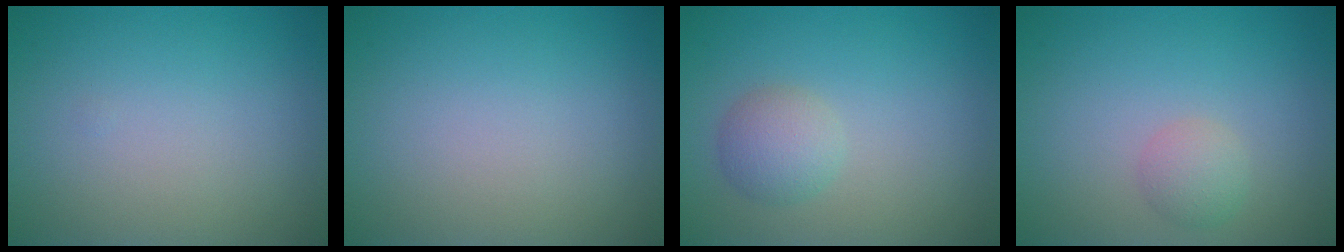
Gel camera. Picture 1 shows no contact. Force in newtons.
{"total": 0.0}
{"total": 2.4, "press": 2.4, "slide": 0.0}
{"total": 1.7, "press": 1.7, "slide": 0.1}